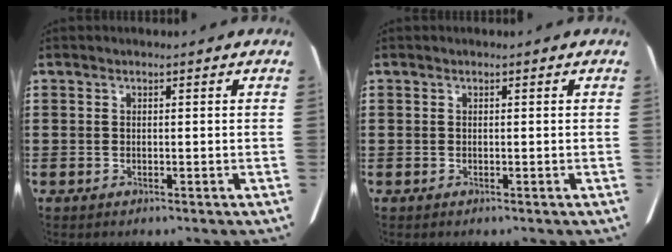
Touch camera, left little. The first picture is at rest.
{"total": 0.0}